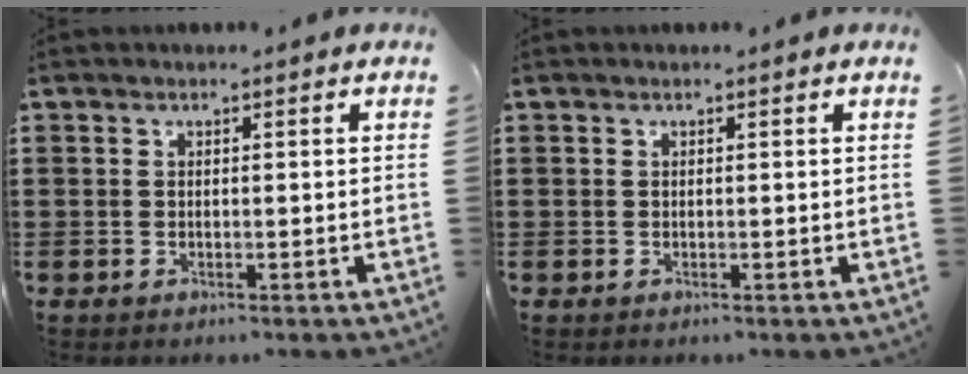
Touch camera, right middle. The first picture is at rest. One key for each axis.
{"total": 0.0}